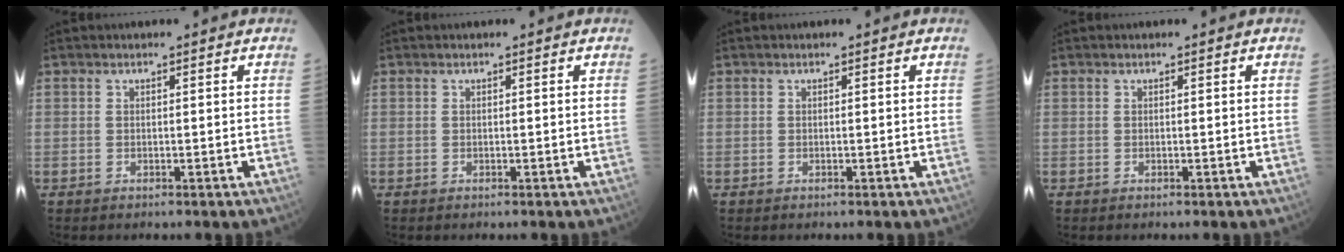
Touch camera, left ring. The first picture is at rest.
{"total": 0.0}
{"total": 0.0}
{"total": 0.0}